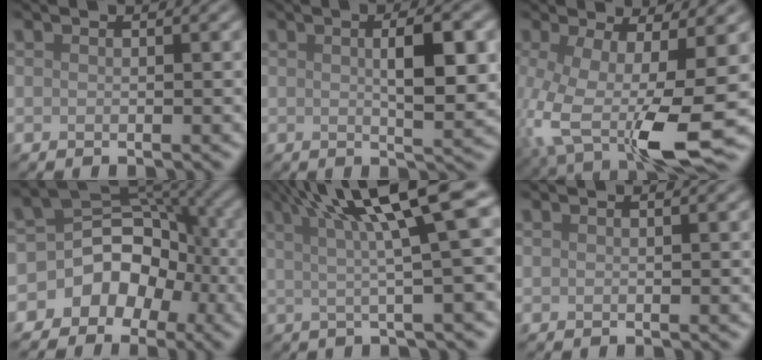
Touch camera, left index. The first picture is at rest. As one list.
[{"total": 5.1, "force": [0.7, 1.1, 4.9], "torque": [-0.075, 0.004, 0.012]}, {"total": 11.0, "force": [-2.2, 4.2, 9.9], "torque": [-0.188, -0.032, -0.030]}, {"total": 6.4, "force": [-2.2, 5.2, 3.0], "torque": [-0.009, 0.024, -0.057]}, {"total": 10.2, "force": [3.8, 1.6, 9.3], "torque": [-0.104, 0.025, 0.052]}, {"total": 0.0}]